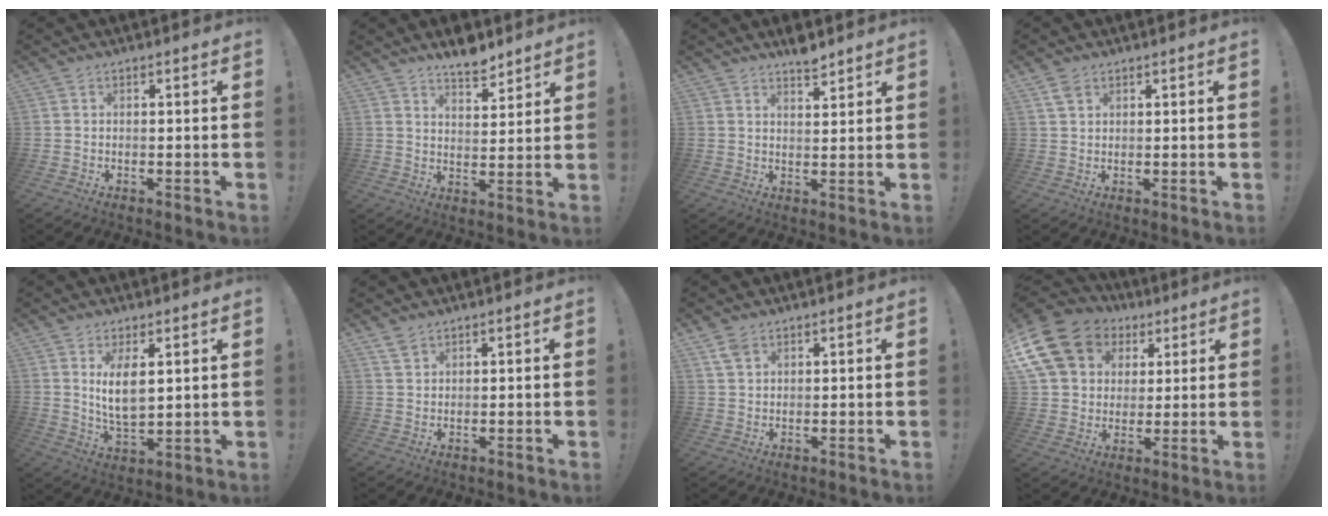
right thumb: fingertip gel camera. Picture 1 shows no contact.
{"total": 7.5, "force": [6.6, 2.2, 2.9], "torque": [-0.031, -0.049, 0.116]}
{"total": 4.6, "force": [4.1, 1.2, 1.8], "torque": [-0.015, -0.030, 0.069]}
{"total": 3.3, "force": [2.1, 1.8, 1.7], "torque": [-0.023, -0.008, 0.039]}
{"total": 8.6, "force": [2.9, 3.9, 7.0], "torque": [-0.137, -0.019, 0.050]}
{"total": 3.0, "force": [2.3, 1.6, 0.9], "torque": [-0.008, -0.015, 0.044]}
{"total": 4.0, "force": [2.5, 2.3, 2.1], "torque": [-0.032, -0.008, 0.048]}
{"total": 16.9, "force": [7.2, 13.1, 8.0], "torque": [-0.141, -0.030, 0.151]}